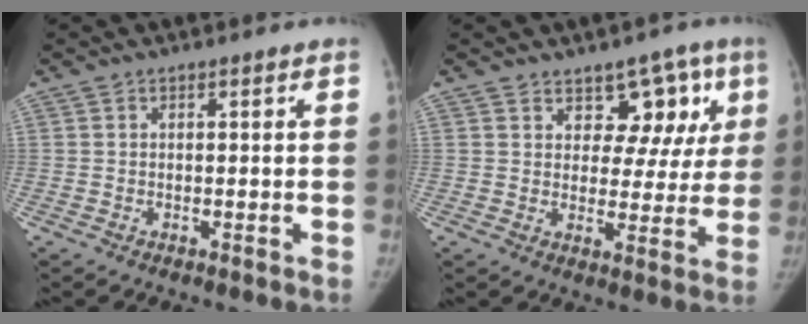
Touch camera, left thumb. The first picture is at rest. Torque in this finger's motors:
{"motor_torque": [-0.08, 0.23, -0.09, -0.05, -0.02]}